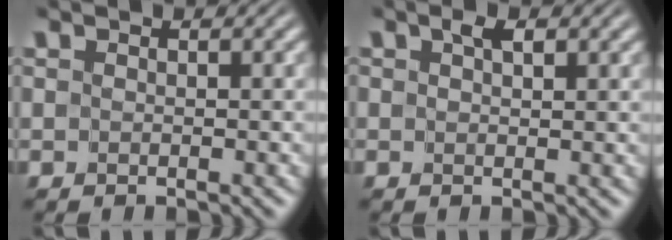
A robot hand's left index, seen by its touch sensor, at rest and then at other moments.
{"total": 1.5, "force": [0.9, 0.5, 1.0], "torque": [-0.013, -0.001, 0.014]}